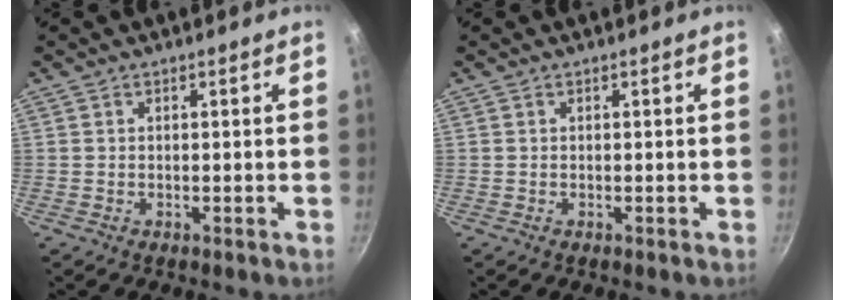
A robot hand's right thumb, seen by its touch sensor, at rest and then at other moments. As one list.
[{"total": 0.0}]